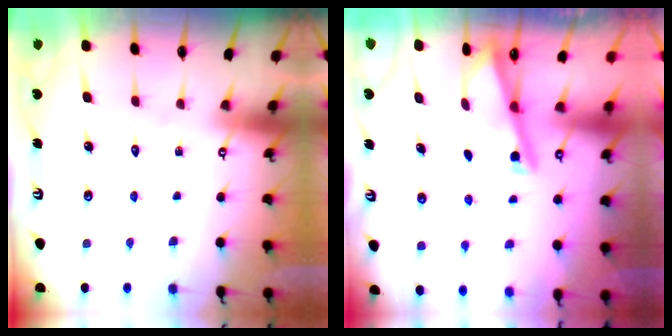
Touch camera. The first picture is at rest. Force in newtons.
{"total": 2.9, "press": 2.9, "slide": 0.3}